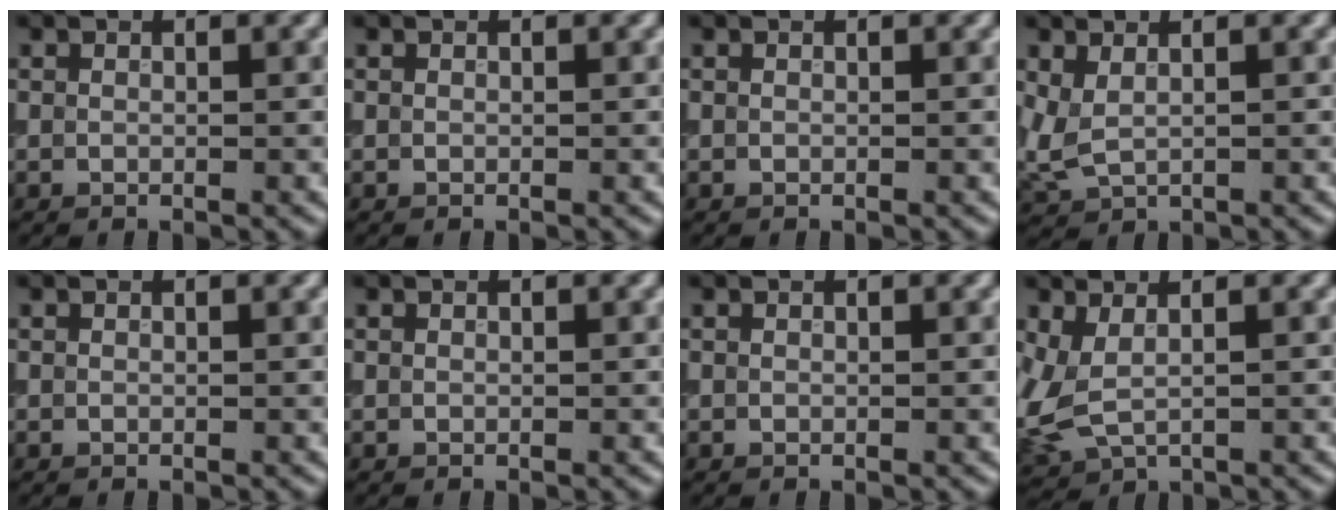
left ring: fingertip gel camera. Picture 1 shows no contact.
{"total": 0.0}
{"total": 0.0}
{"total": 2.1, "force": [0.8, 1.1, 1.5], "torque": [-0.042, -0.003, 0.023]}
{"total": 0.0}
{"total": 0.0}
{"total": 0.0}
{"total": 3.8, "force": [0.6, 2.1, 3.1], "torque": [-0.093, -0.004, 0.013]}